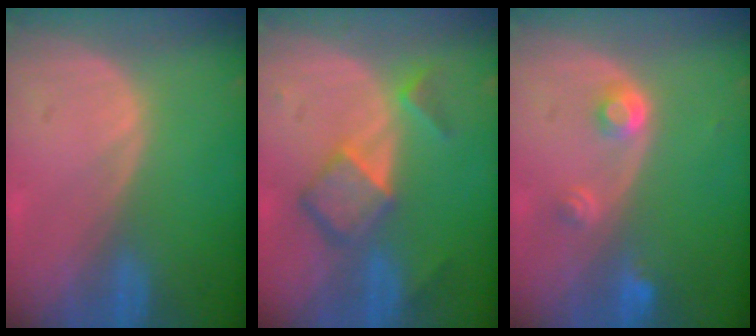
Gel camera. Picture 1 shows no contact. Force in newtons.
{"total": 6.8, "press": 5.9, "slide": 3.5}
{"total": 2.9, "press": 2.7, "slide": 1.0}